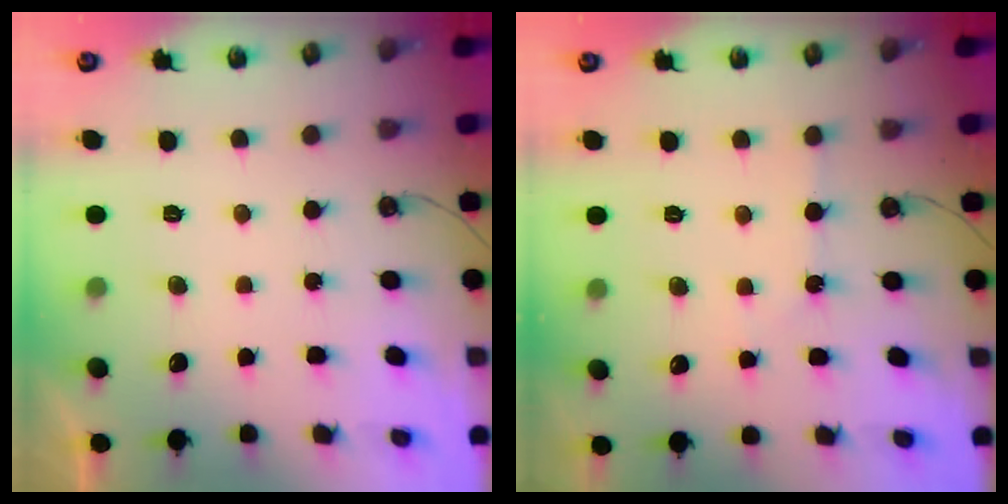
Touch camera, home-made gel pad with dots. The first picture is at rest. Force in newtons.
{"total": 1.9, "press": 1.8, "slide": 0.3}